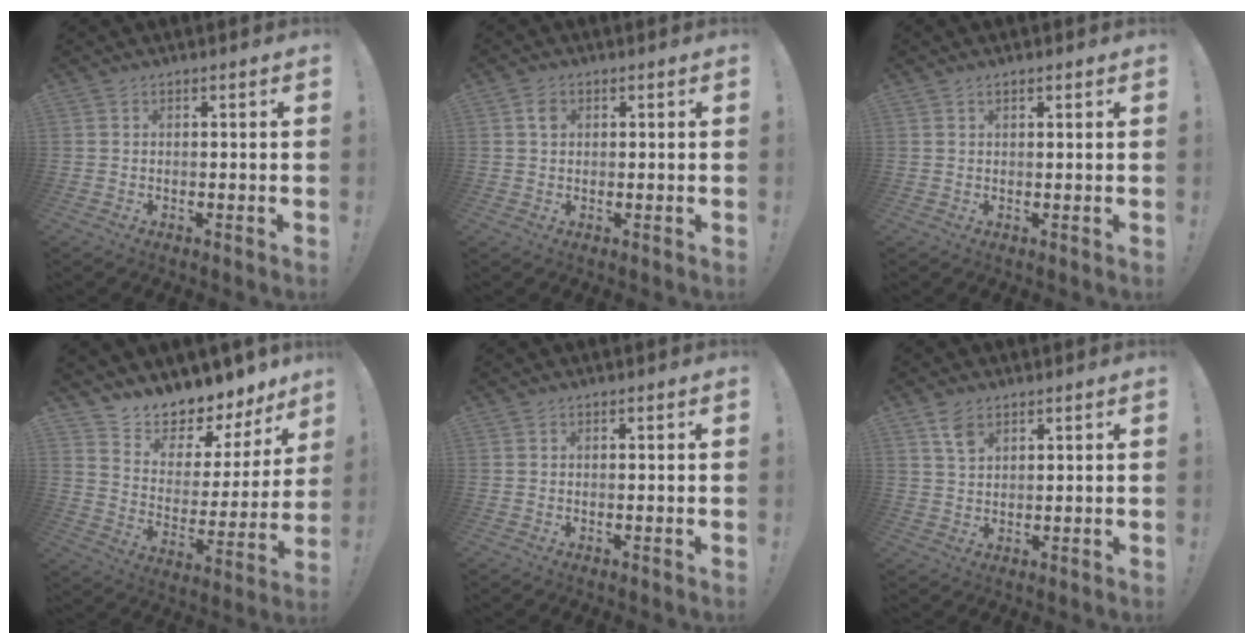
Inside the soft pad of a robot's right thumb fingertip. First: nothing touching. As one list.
[{"total": 2.4, "force": [0.8, 1.9, 1.4], "torque": [-0.006, -0.004, 0.009]}, {"total": 1.3, "force": [1.0, 0.5, 0.7], "torque": [-0.006, -0.003, 0.018]}, {"total": 8.5, "force": [8.0, 2.8, 1.1], "torque": [-0.020, -0.094, 0.136]}, {"total": 0.0}, {"total": 4.8, "force": [3.0, 2.5, 2.8], "torque": [-0.039, -0.015, 0.053]}]